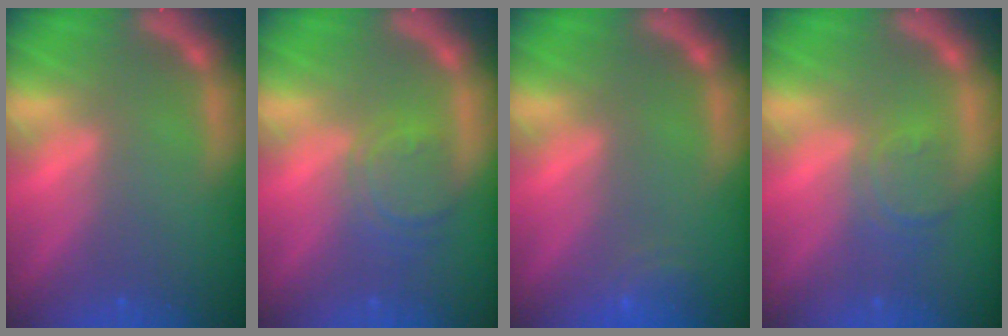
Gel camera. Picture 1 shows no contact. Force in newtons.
{"total": 4.0}
{"total": 2.5}
{"total": 3.0}